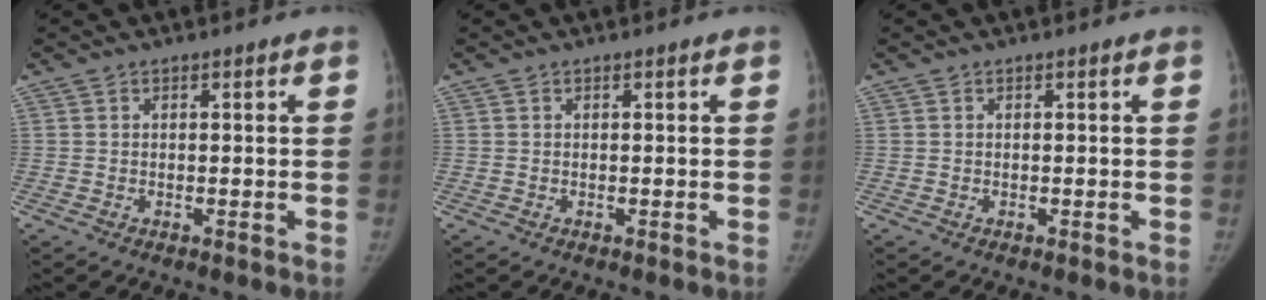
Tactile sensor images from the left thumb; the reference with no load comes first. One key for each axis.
{"total": 0.0}
{"total": 0.0}